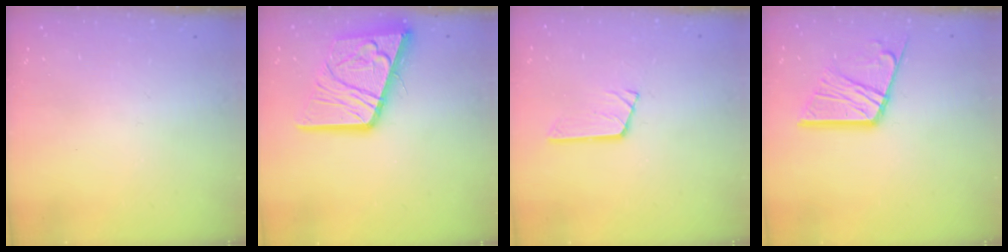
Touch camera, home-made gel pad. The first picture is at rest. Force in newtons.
{"total": 19.6, "press": 19.4, "slide": 2.4}
{"total": 3.5, "press": 3.5, "slide": 0.1}
{"total": 14.7, "press": 14.6, "slide": 1.6}